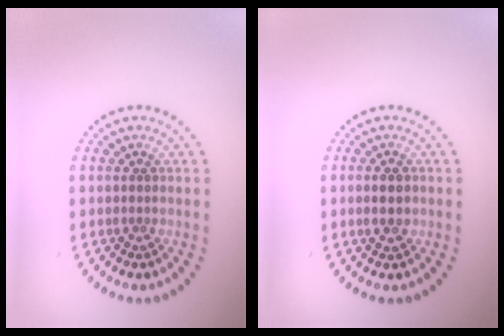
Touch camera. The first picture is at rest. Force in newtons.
{"total": 1.8, "press": 1.8, "slide": 0.2}